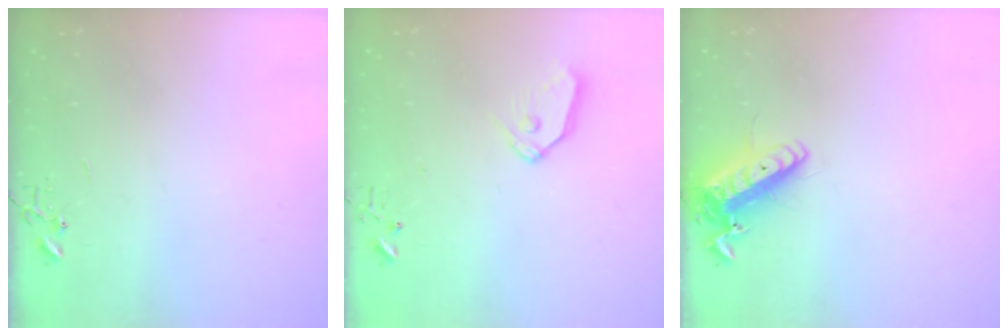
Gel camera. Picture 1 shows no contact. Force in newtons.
{"total": 8.4, "press": 8.4, "slide": 0.5}
{"total": 13.4, "press": 13.1, "slide": 2.5}